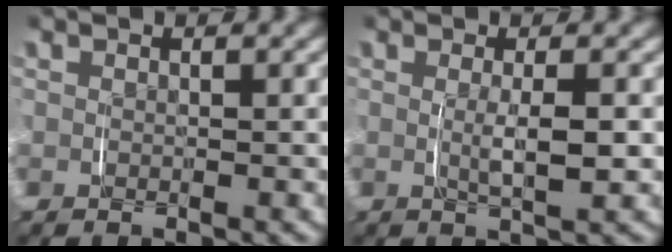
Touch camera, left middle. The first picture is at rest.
{"total": 2.6, "force": [0.0, 0.3, 2.6], "torque": [-0.047, -0.004, 0.003]}